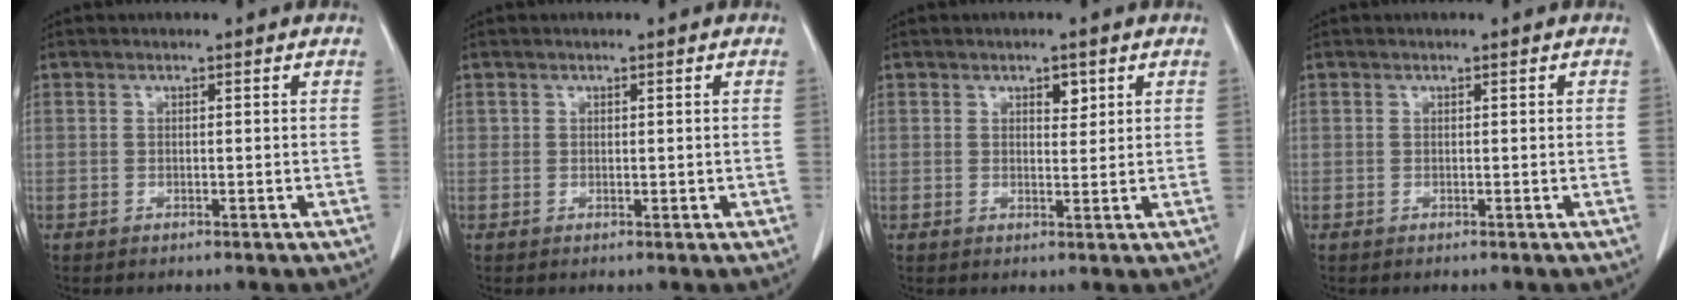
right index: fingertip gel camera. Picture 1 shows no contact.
{"total": 0.8, "force": [0.3, 0.7, 0.3], "torque": [-0.001, 0.003, 0.007]}
{"total": 2.2, "force": [1.2, 1.1, 1.5], "torque": [-0.019, -0.003, 0.018]}
{"total": 0.0}